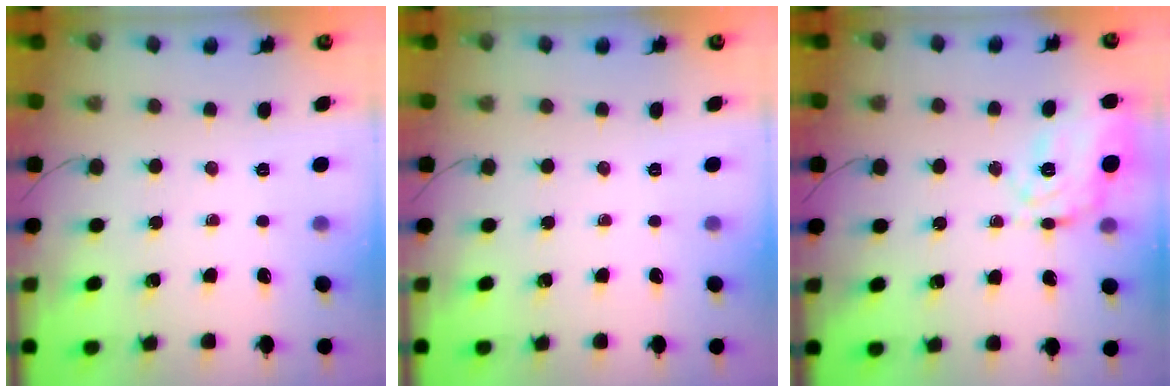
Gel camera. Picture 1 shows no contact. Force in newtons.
{"total": 0.0}
{"total": 13.1, "press": 13.0, "slide": 1.5}